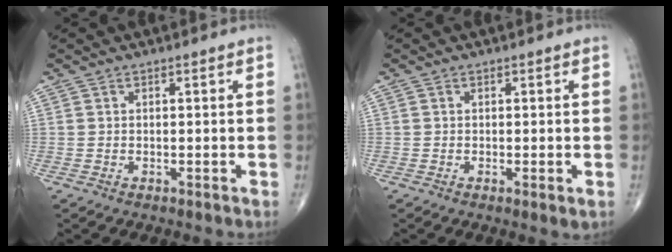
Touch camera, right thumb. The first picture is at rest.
{"total": 1.5, "force": [-0.4, 0.2, 1.5], "torque": [-0.024, -0.008, -0.006]}